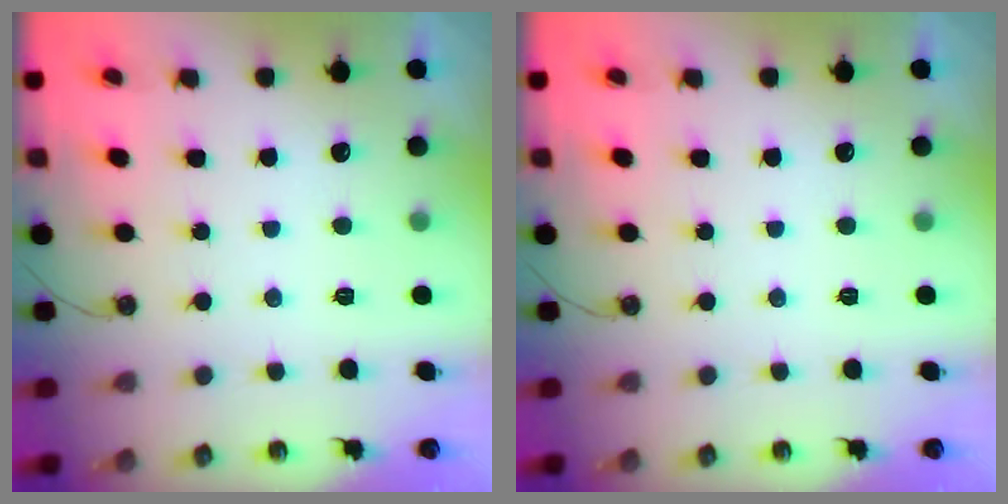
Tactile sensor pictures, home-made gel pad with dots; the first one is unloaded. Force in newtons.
{"total": 0.0}